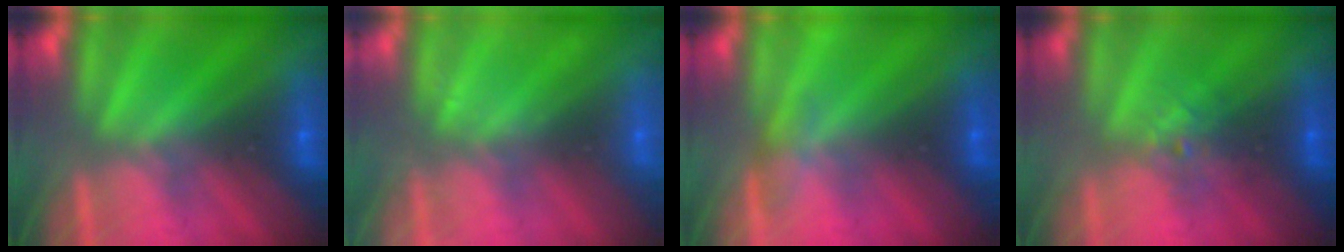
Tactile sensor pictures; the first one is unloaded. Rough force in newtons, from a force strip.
{"total": 2.4}
{"total": 3.5}
{"total": 2.1}